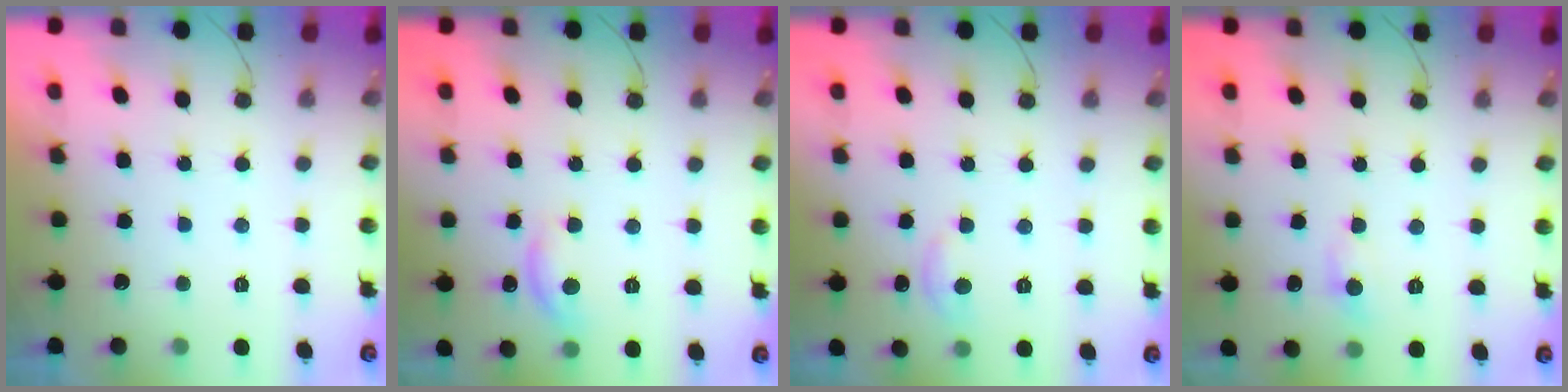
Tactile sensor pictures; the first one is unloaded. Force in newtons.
{"total": 9.1, "press": 9.1, "slide": 0.5}
{"total": 4.7, "press": 4.7, "slide": 0.7}
{"total": 4.9, "press": 4.9, "slide": 0.6}